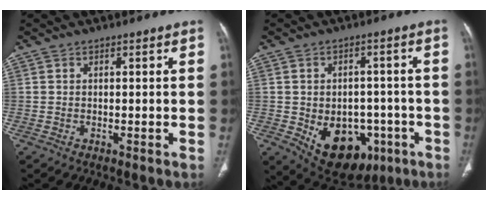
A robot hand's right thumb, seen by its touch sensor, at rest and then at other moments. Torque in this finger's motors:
{"motor_torque": [-0.20, 0.65, -0.10, 0.13, 0.10]}